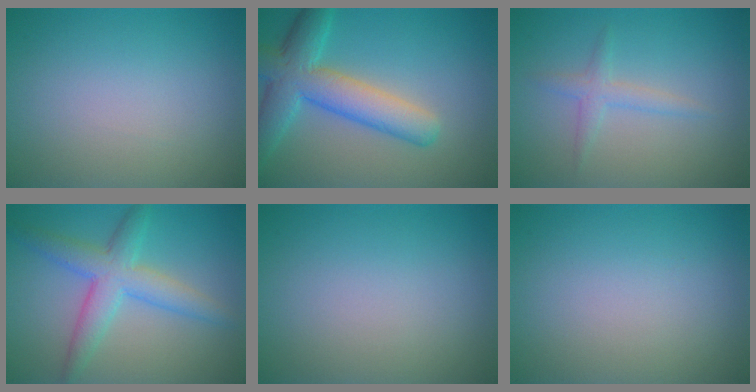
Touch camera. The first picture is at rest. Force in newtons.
{"total": 7.0, "press": 7.0, "slide": 0.3}
{"total": 1.7, "press": 1.7, "slide": 0.1}
{"total": 4.9, "press": 4.9, "slide": 0.1}
{"total": 0.0}
{"total": 0.0}